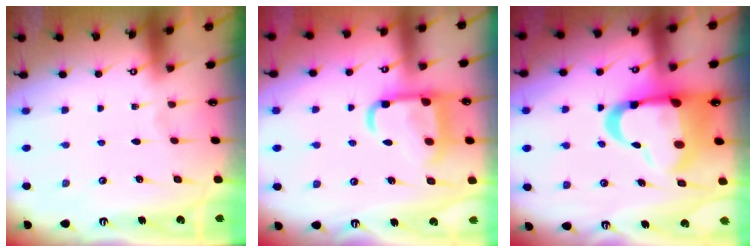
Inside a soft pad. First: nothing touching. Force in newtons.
{"total": 14.0, "press": 13.9, "slide": 1.5}
{"total": 18.0, "press": 17.5, "slide": 4.0}